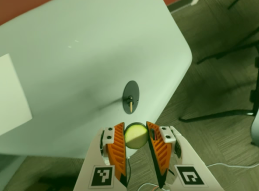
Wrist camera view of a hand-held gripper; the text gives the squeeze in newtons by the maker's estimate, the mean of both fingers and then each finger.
{"total": 10.5, "left": 11.5, "right": 9.5}